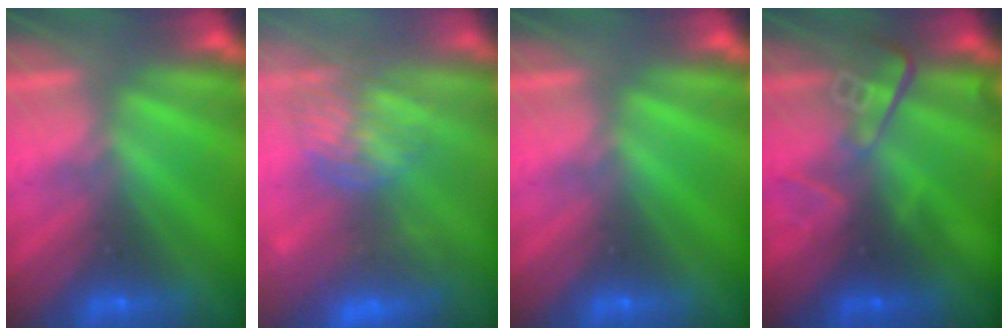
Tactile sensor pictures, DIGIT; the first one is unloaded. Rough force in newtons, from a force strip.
{"total": 3.9}
{"total": 0.0}
{"total": 2.8}